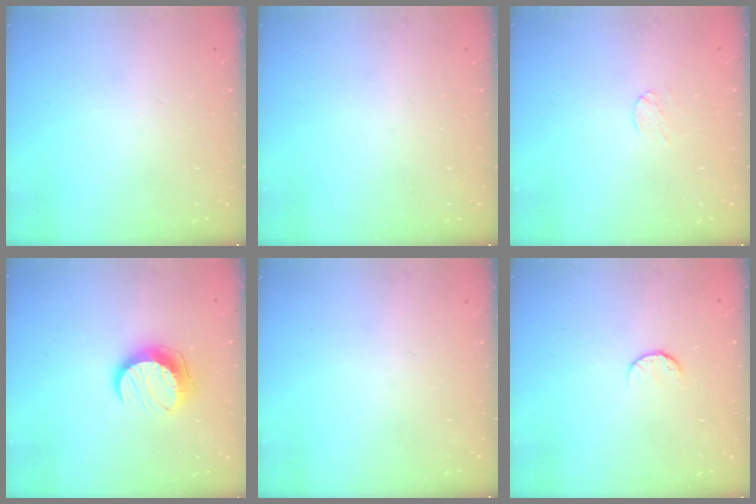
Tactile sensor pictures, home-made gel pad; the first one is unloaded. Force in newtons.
{"total": 0.0}
{"total": 3.0, "press": 3.0, "slide": 0.2}
{"total": 10.5, "press": 10.5, "slide": 0.4}
{"total": 0.0}
{"total": 6.5, "press": 6.4, "slide": 0.7}